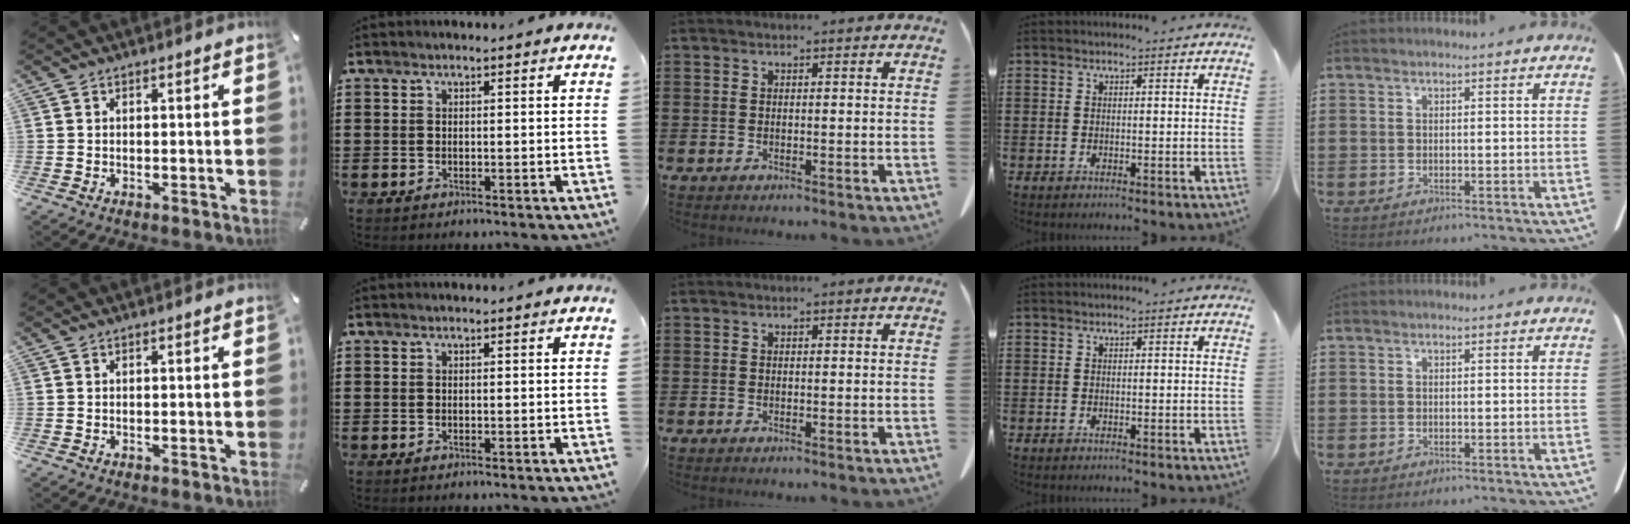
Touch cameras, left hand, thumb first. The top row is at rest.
{}